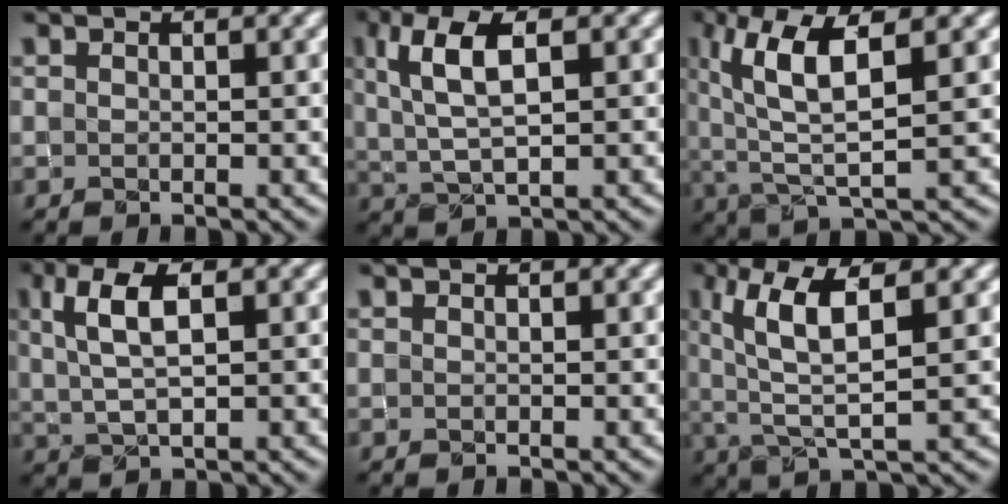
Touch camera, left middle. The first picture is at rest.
{"total": 5.7, "force": [2.0, 2.3, 4.8], "torque": [-0.099, 0.009, 0.038]}
{"total": 7.1, "force": [2.4, 2.0, 6.4], "torque": [-0.124, 0.010, 0.043]}
{"total": 5.1, "force": [1.6, 2.3, 4.3], "torque": [-0.087, 0.009, 0.030]}
{"total": 0.0}
{"total": 6.5, "force": [2.2, 1.8, 5.8], "torque": [-0.115, 0.007, 0.039]}